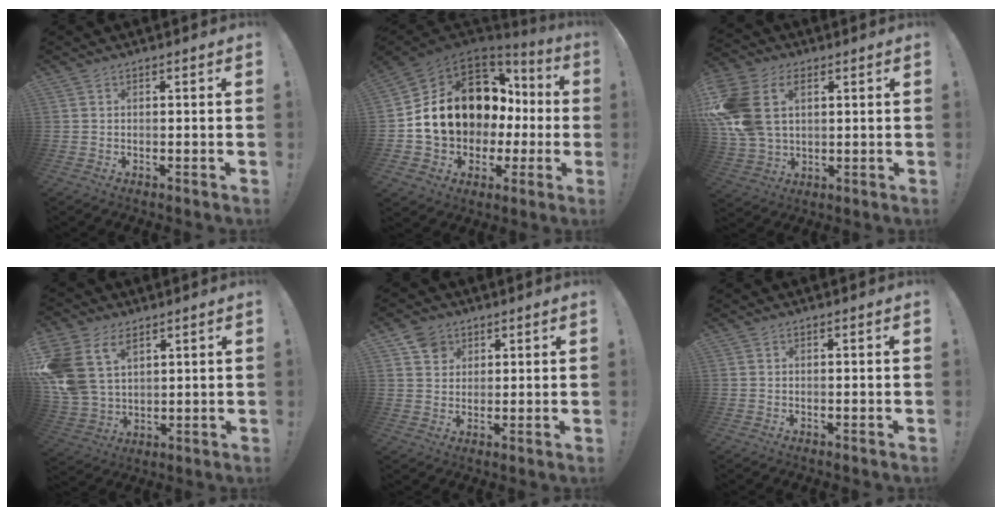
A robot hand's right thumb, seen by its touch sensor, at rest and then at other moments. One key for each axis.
{"total": 18.4, "fx": 3.8, "fy": 13.9, "fz": 11.5, "tx": -0.178, "ty": -0.019, "tz": 0.107}
{"total": 16.4, "fx": 4.8, "fy": 11.4, "fz": 10.7, "tx": -0.219, "ty": -0.013, "tz": 0.091}
{"total": 14.4, "fx": 7.0, "fy": 9.8, "fz": 7.9, "tx": -0.173, "ty": -0.037, "tz": 0.137}
{"total": 5.8, "fx": 3.4, "fy": 4.6, "fz": 1.0, "tx": 0.000, "ty": -0.022, "tz": 0.062}
{"total": 0.0}